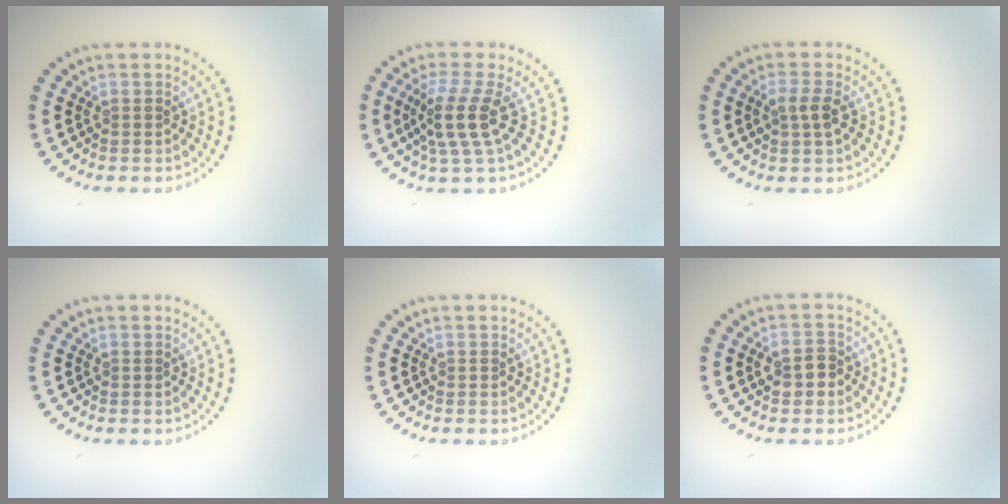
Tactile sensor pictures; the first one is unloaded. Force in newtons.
{"total": 3.7, "press": 2.7, "slide": 2.5}
{"total": 2.0, "press": 2.0, "slide": 0.5}
{"total": 0.0}
{"total": 0.0}
{"total": 2.3, "press": 2.3, "slide": 0.4}